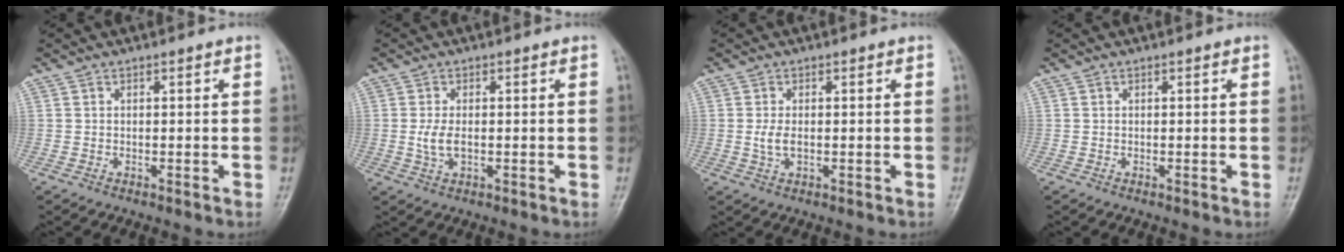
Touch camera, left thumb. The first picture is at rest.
{"total": 3.5, "force": [-0.2, 2.0, 2.9], "torque": [-0.061, -0.005, -0.004]}
{"total": 2.8, "force": [0.0, 1.6, 2.3], "torque": [-0.048, -0.005, -0.003]}
{"total": 0.0}